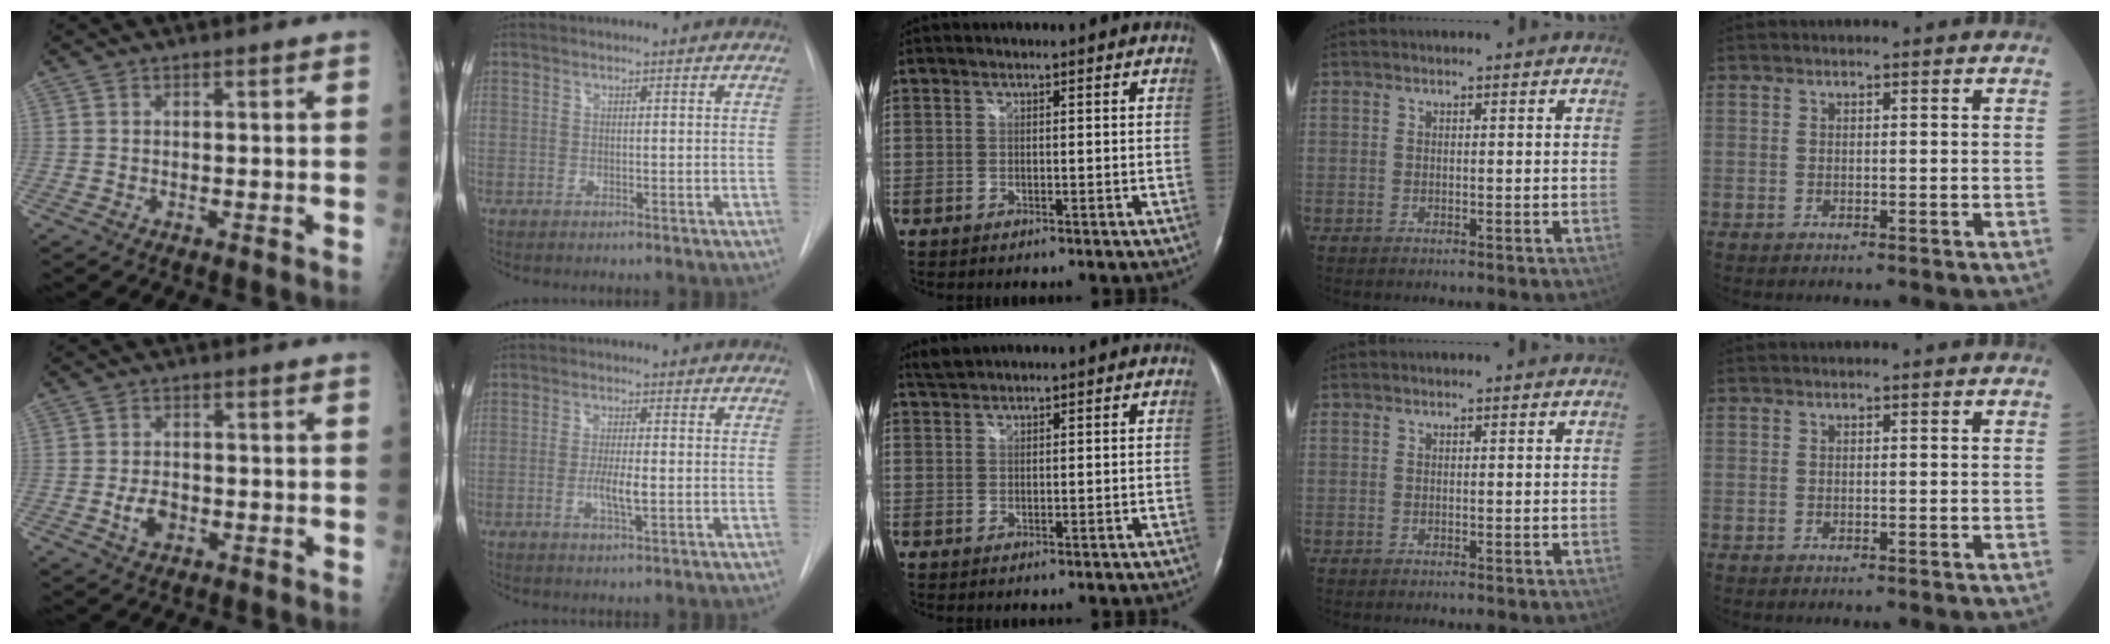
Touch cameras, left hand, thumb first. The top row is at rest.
{"thumb": {"total": 3.7, "force": [-1.2, 2.5, 2.5], "torque": [-0.041, 0.005, -0.018]}, "index": {"total": 3.6, "force": [-0.7, 0.5, 3.4], "torque": [-0.068, -0.006, -0.012]}, "middle": {"total": 1.7, "force": [1.7, 0.1, 0.2], "torque": [-0.010, 0.011, 0.037]}}